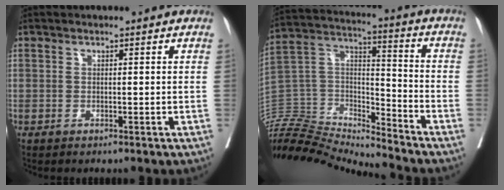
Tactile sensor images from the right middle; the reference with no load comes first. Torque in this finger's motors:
{"motor_torque": [-0.05, -1.91, 0.33, 0.20]}